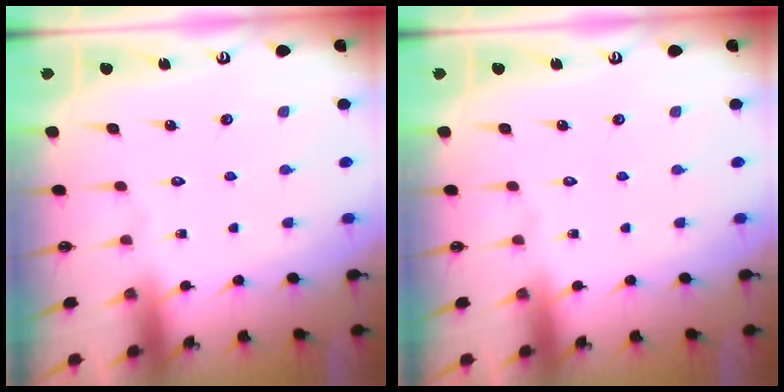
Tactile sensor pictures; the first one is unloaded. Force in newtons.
{"total": 0.0}